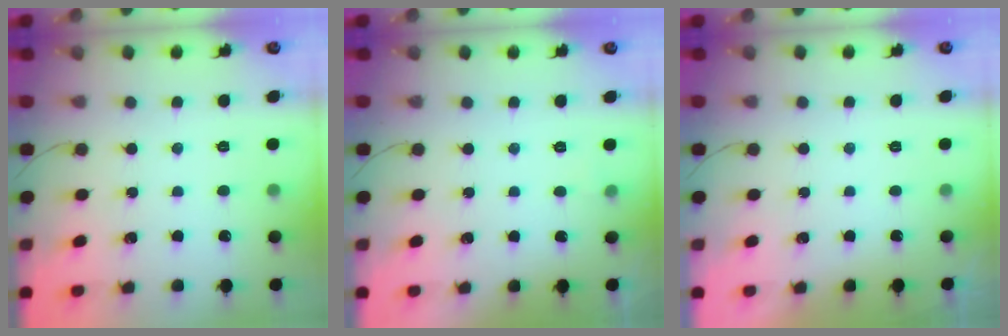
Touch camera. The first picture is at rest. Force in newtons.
{"total": 2.4, "press": 2.2, "slide": 0.9}
{"total": 0.0}